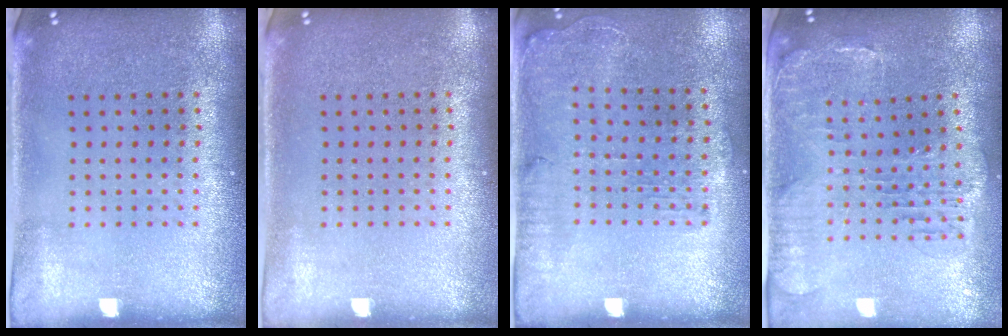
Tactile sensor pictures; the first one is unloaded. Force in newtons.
{"total": 0.0}
{"total": 1.3, "press": 1.2, "slide": 0.4}
{"total": 1.4, "press": 1.4, "slide": 0.4}